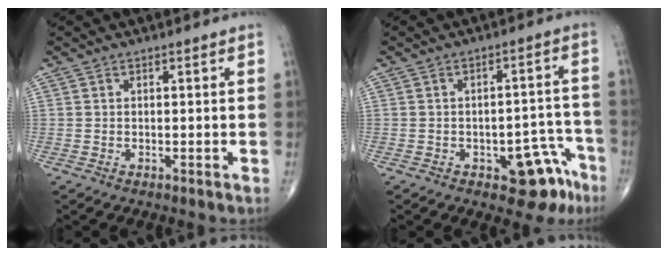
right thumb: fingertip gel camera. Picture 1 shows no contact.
{"total": 9.1, "force": [-4.9, 4.5, 6.2], "torque": [-0.036, 0.040, -0.059]}